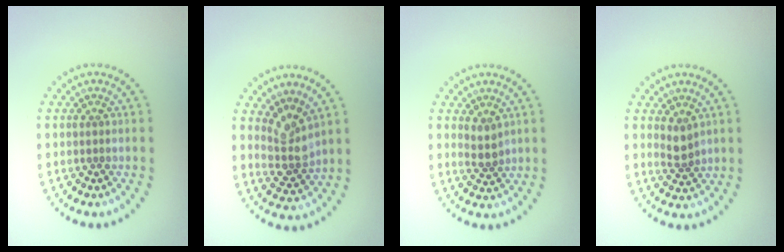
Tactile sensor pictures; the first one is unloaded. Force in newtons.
{"total": 2.9, "press": 2.2, "slide": 1.8}
{"total": 1.5, "press": 1.2, "slide": 0.8}
{"total": 1.8, "press": 1.4, "slide": 1.1}